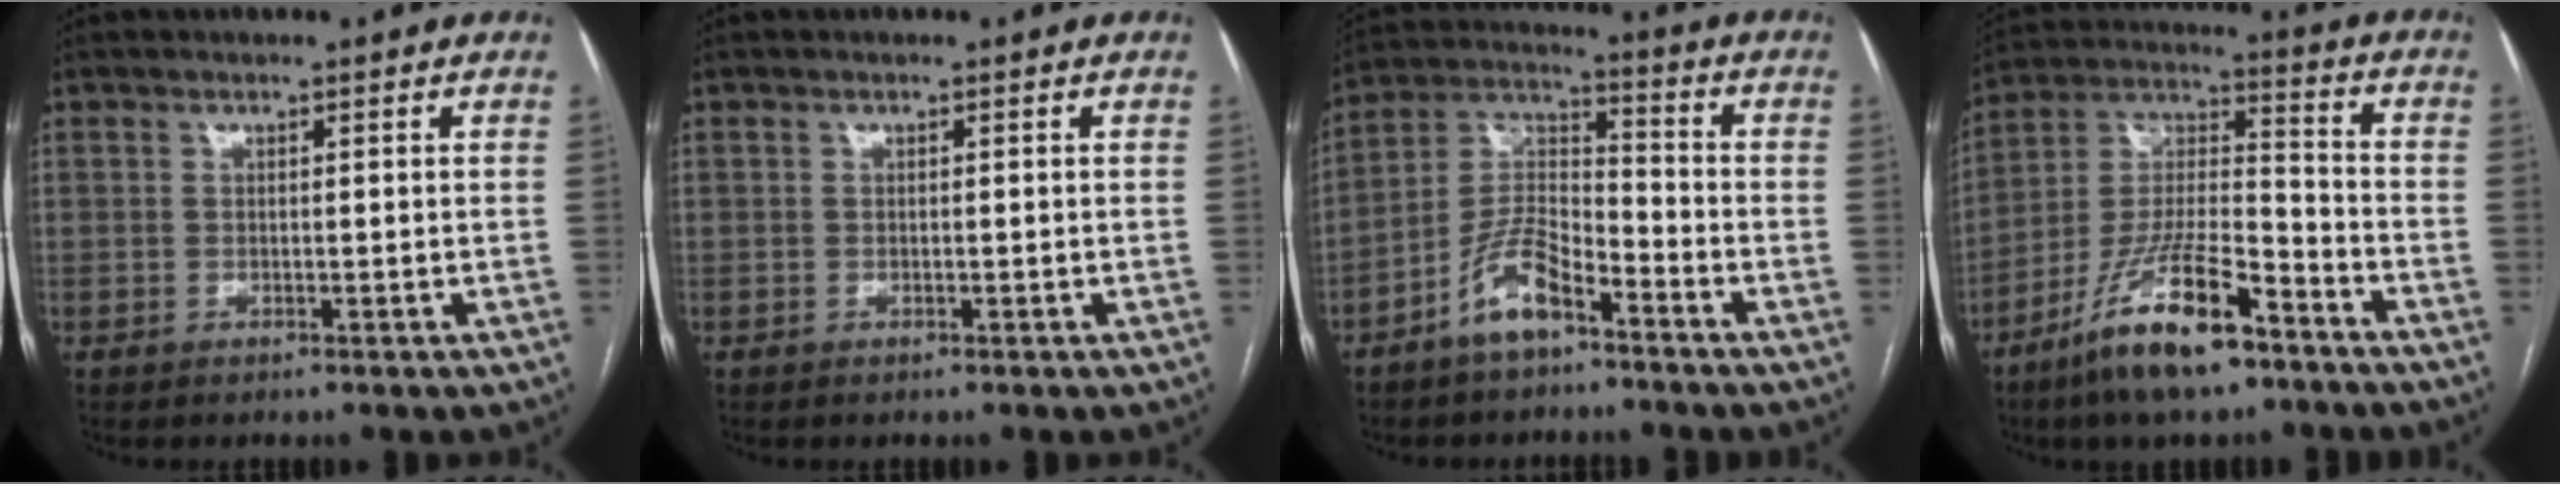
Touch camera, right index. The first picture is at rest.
{"total": 0.0}
{"total": 9.2, "force": [-6.0, 3.1, 6.3], "torque": [-0.139, 0.009, -0.117]}
{"total": 15.8, "force": [-10.1, 3.6, 11.5], "torque": [-0.229, -0.007, -0.183]}